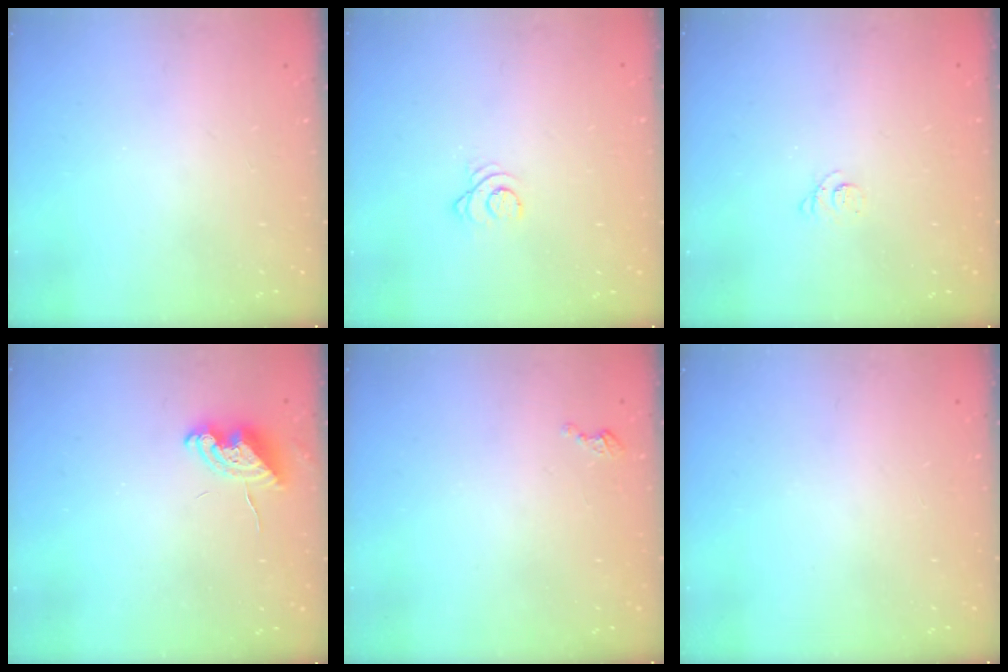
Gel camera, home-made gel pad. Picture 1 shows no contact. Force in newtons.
{"total": 2.5, "press": 2.5, "slide": 0.2}
{"total": 2.4, "press": 2.4, "slide": 0.3}
{"total": 7.1, "press": 7.0, "slide": 0.8}
{"total": 2.3, "press": 2.3, "slide": 0.3}
{"total": 0.0}